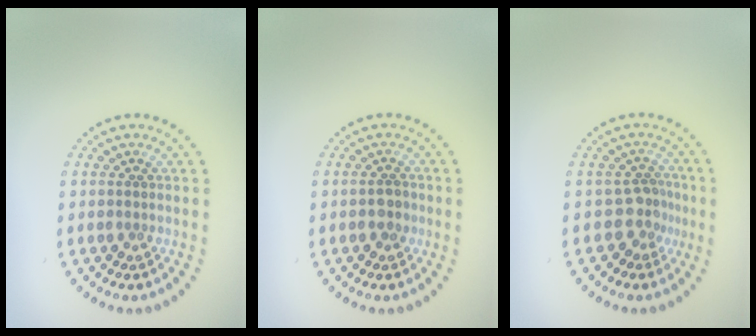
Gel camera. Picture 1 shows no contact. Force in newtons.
{"total": 1.5, "press": 1.5, "slide": 0.3}
{"total": 2.4, "press": 1.7, "slide": 1.6}